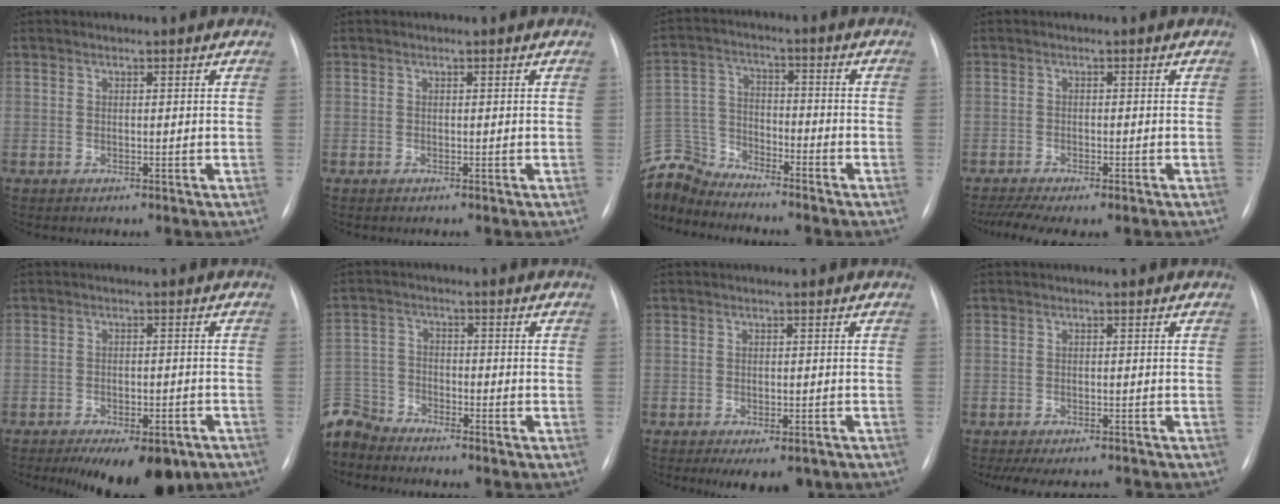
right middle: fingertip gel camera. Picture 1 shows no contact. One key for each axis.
{"total": 0.0}
{"total": 10.6, "fx": -10.5, "fy": 1.3, "fz": 0.7, "tx": -0.026, "ty": 0.018, "tz": -0.207}
{"total": 7.9, "fx": -6.2, "fy": 1.6, "fz": 4.7, "tx": -0.076, "ty": -0.003, "tz": -0.095}
{"total": 11.2, "fx": -7.8, "fy": 4.2, "fz": 6.8, "tx": -0.085, "ty": 0.000, "tz": -0.108}
{"total": 7.0, "fx": -6.8, "fy": 1.6, "fz": 0.0, "tx": -0.005, "ty": -0.002, "tz": -0.140}
{"total": 5.8, "fx": -4.1, "fy": 2.3, "fz": 3.4, "tx": -0.034, "ty": -0.003, "tz": -0.055}
{"total": 8.6, "fx": -8.0, "fy": 1.3, "fz": 2.8, "tx": -0.037, "ty": -0.003, "tz": -0.105}